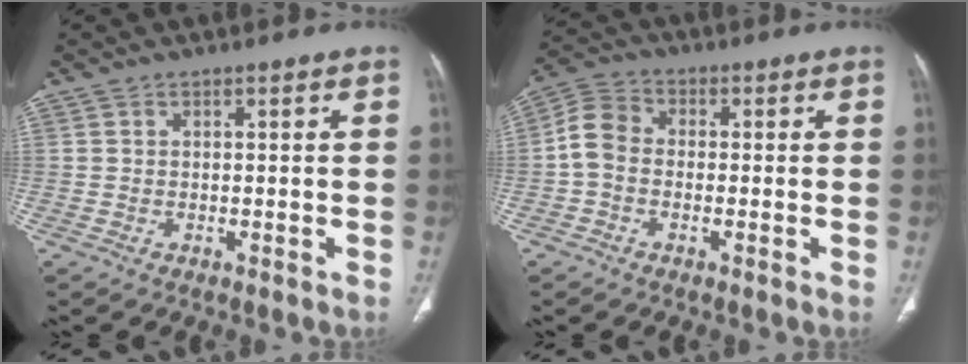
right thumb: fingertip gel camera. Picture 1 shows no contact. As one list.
[{"total": 6.3, "force": [-0.8, 4.8, 4.0], "torque": [-0.070, 0.021, -0.031]}]